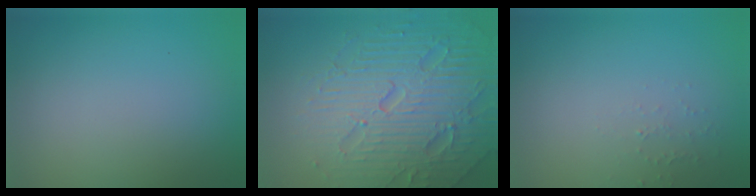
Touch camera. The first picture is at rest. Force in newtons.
{"total": 7.4, "press": 7.3, "slide": 1.5}
{"total": 0.8, "press": 0.8, "slide": 0.3}